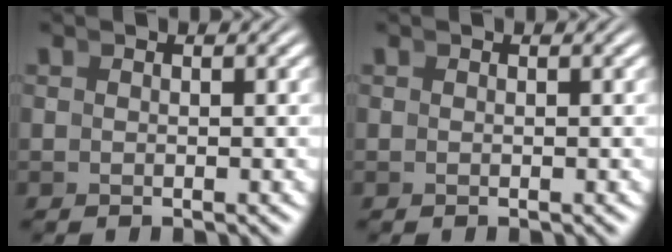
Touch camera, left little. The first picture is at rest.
{"total": 0.0}